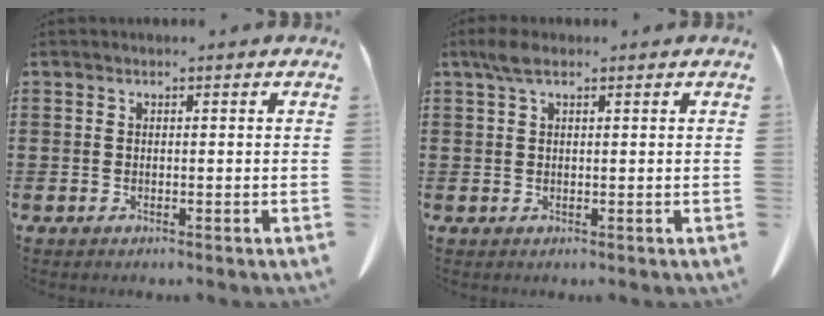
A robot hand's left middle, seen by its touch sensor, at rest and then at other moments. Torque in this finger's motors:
{"motor_torque": [1.17, 0.97, 0.15, 0.08]}